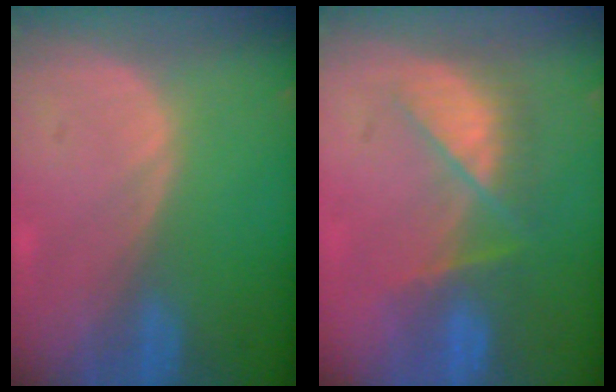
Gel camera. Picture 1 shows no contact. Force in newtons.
{"total": 7.2, "press": 7.0, "slide": 1.7}